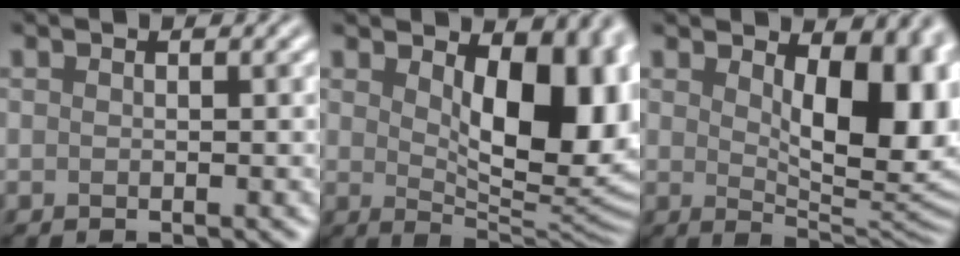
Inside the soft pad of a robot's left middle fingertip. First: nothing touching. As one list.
[{"total": 11.0, "force": [2.7, 5.6, 9.1], "torque": [-0.113, -0.011, 0.048]}, {"total": 10.0, "force": [2.5, 5.0, 8.3], "torque": [-0.099, -0.005, 0.041]}]